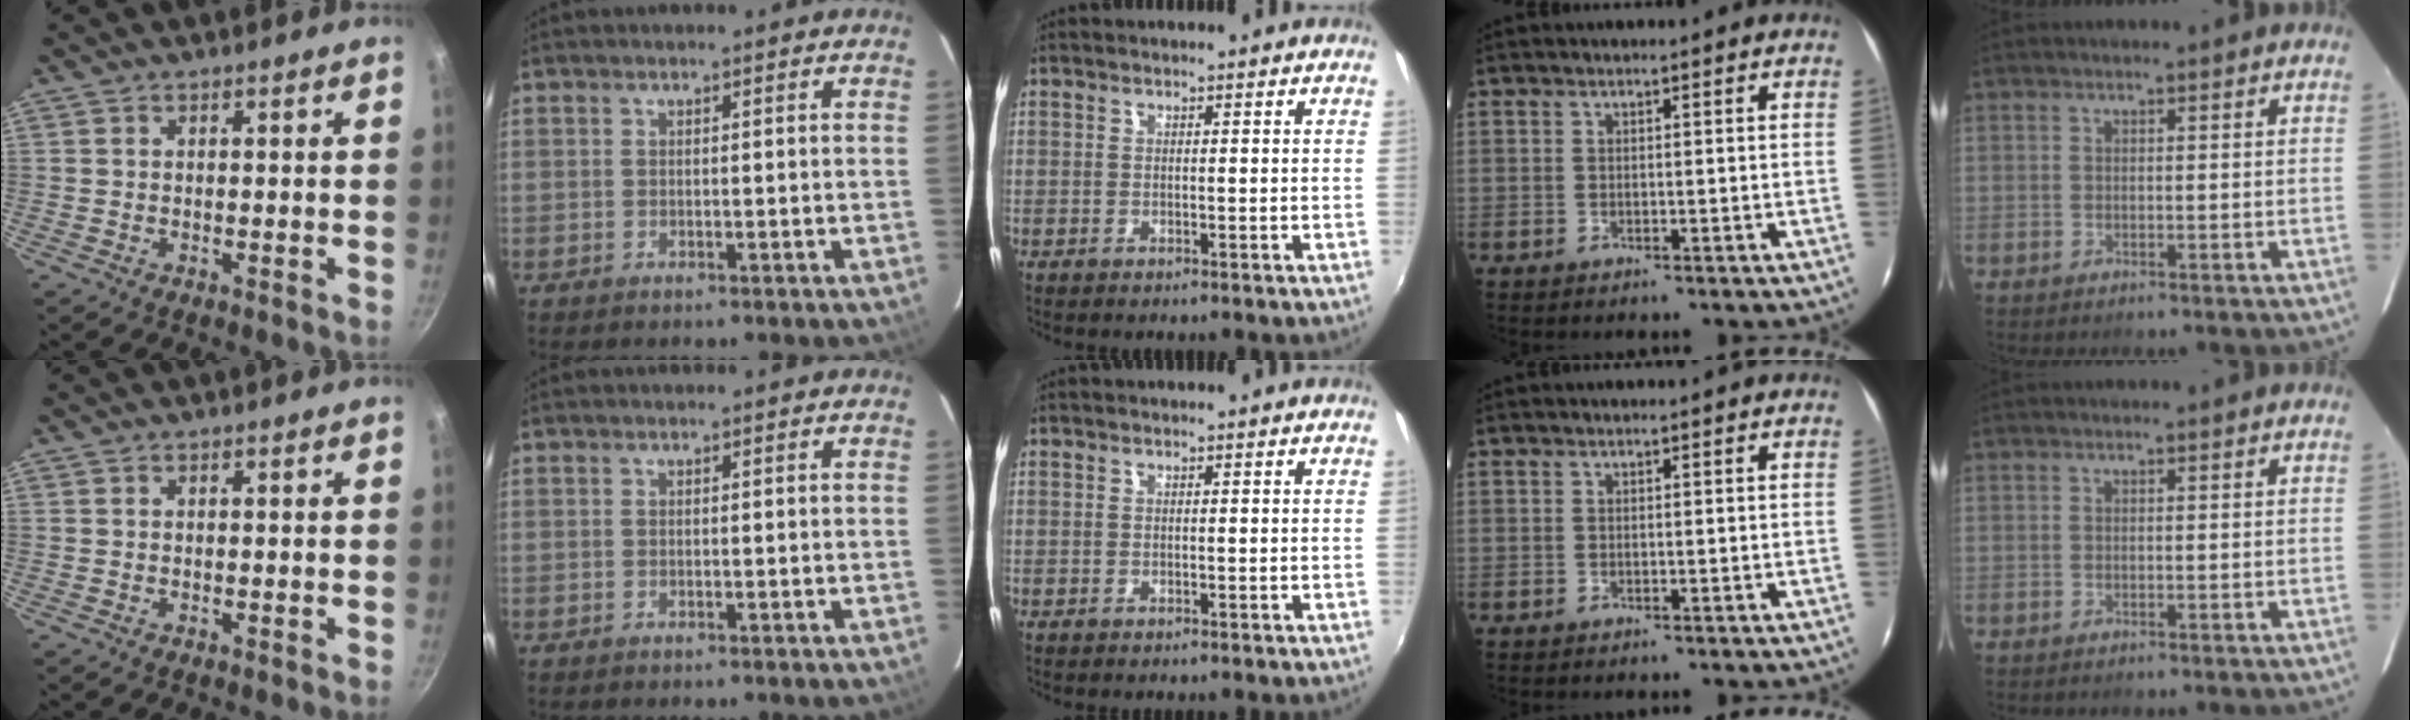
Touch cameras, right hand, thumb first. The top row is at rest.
{}